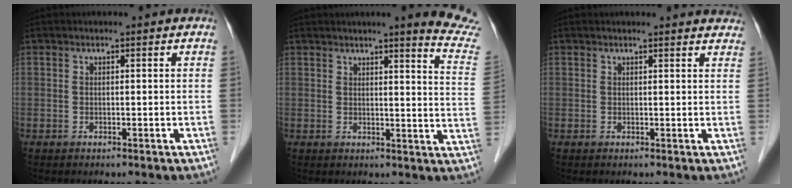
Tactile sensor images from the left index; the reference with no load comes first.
{"total": 11.4, "force": [10.3, -1.0, 4.8], "torque": [-0.046, -0.071, 0.090]}
{"total": 6.4, "force": [6.2, 1.0, 1.4], "torque": [-0.006, 0.003, 0.047]}